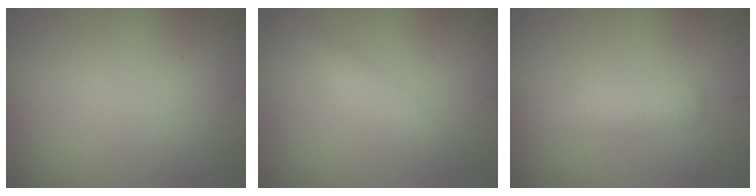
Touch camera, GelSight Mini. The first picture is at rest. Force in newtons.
{"total": 1.6, "press": 1.6, "slide": 0.2}
{"total": 2.5, "press": 2.5, "slide": 0.0}